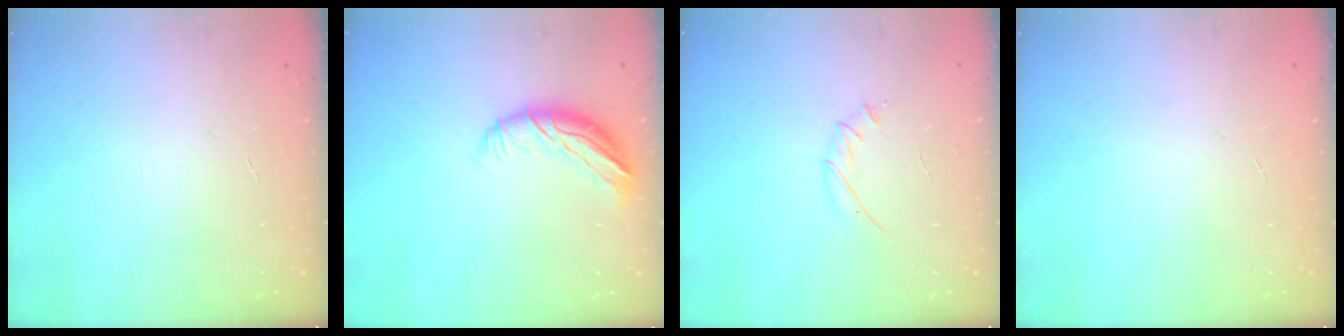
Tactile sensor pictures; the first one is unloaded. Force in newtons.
{"total": 9.4, "press": 9.1, "slide": 2.4}
{"total": 4.3, "press": 4.1, "slide": 1.1}
{"total": 0.0}